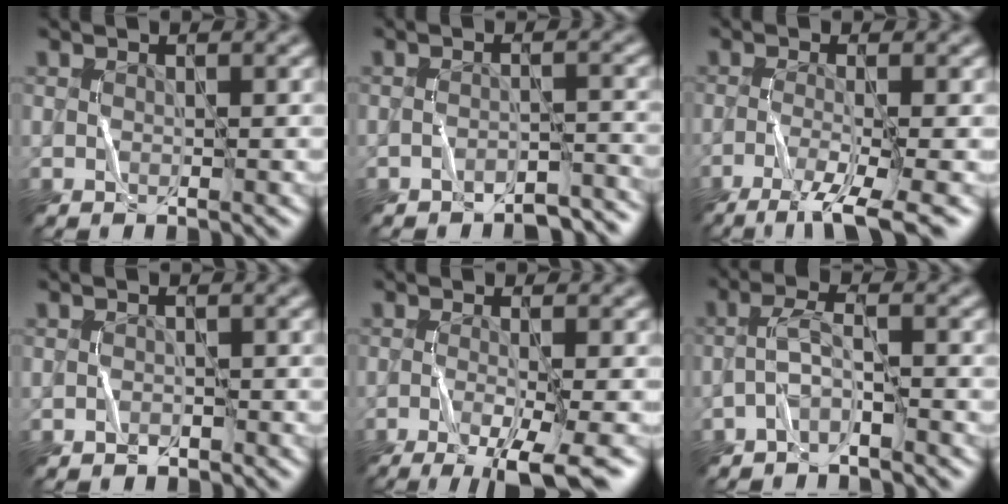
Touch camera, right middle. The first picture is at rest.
{"total": 3.2, "force": [-3.0, 0.6, 0.9], "torque": [-0.013, 0.009, -0.040]}
{"total": 6.3, "force": [-3.9, 1.3, 4.8], "torque": [-0.071, 0.003, -0.074]}
{"total": 0.5, "force": [-0.4, 0.2, -0.2], "torque": [0.005, 0.009, -0.007]}
{"total": 8.3, "force": [-4.7, 2.0, 6.5], "torque": [-0.091, -0.006, -0.076]}
{"total": 1.9, "force": [-1.4, 0.2, 1.3], "torque": [-0.028, 0.018, -0.033]}